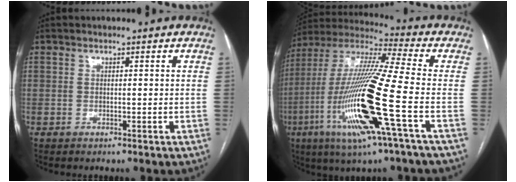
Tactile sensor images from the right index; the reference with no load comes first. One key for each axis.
{"total": 21.1, "fx": -6.3, "fy": 0.3, "fz": 20.1, "tx": -0.436, "ty": -0.026, "tz": -0.129}